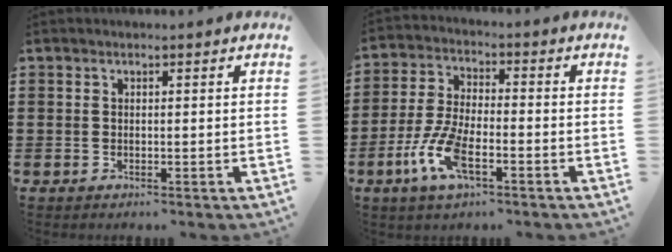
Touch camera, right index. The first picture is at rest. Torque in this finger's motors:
{"motor_torque": [1.26, 0.88, 0.30, 0.19]}